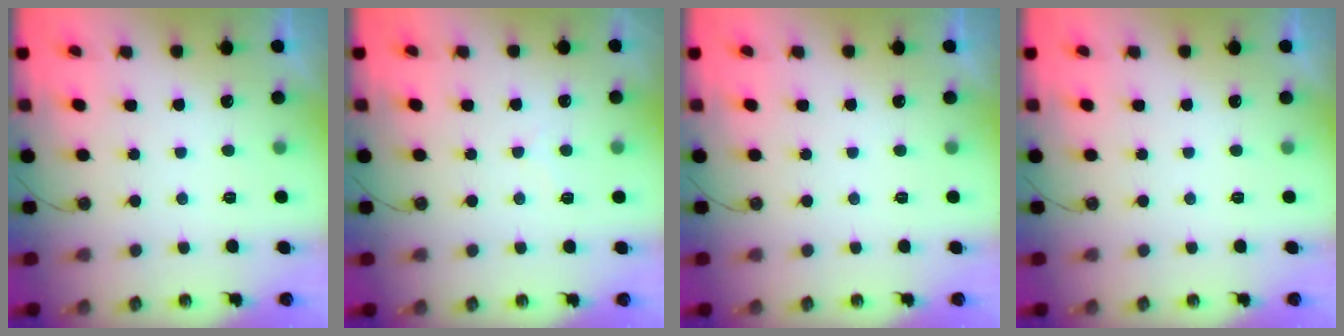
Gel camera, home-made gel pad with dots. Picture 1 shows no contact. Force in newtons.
{"total": 3.2, "press": 3.1, "slide": 0.5}
{"total": 0.0}
{"total": 0.0}